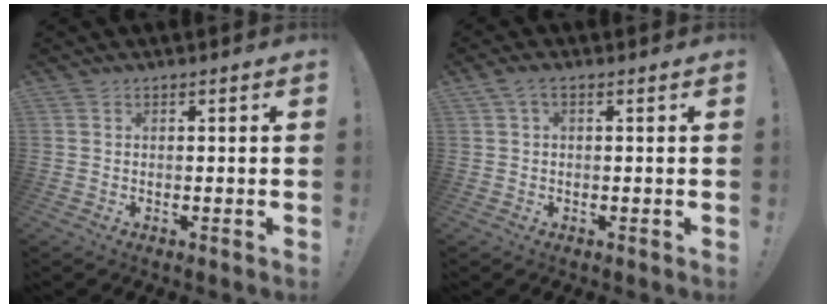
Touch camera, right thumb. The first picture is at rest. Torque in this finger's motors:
{"motor_torque": [-0.07, -0.10, 0.38, 0.01, 0.09]}